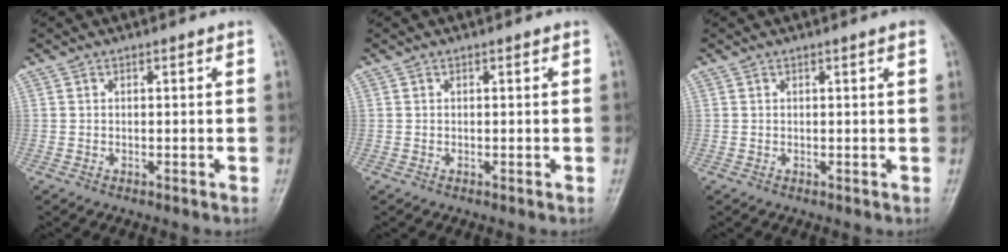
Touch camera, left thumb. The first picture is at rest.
{"total": 0.0}
{"total": 1.3, "force": [0.7, -0.1, 1.0], "torque": [-0.016, 0.001, 0.008]}